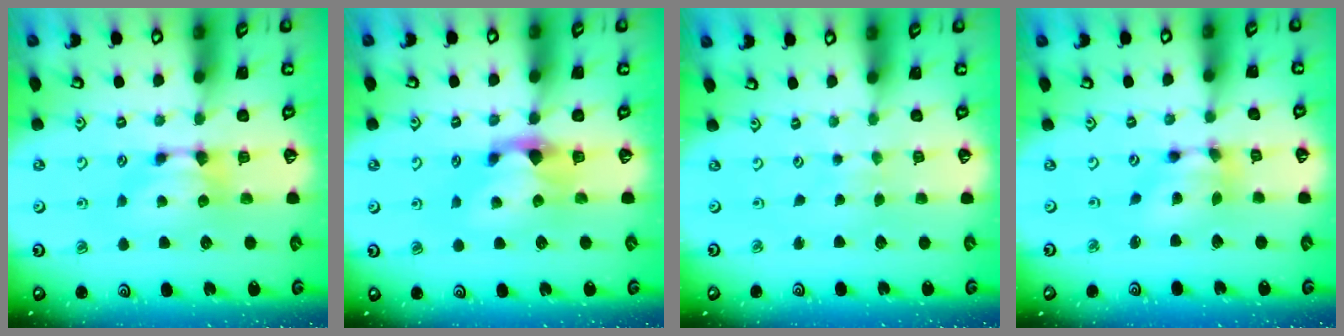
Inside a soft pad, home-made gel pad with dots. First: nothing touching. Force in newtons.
{"total": 1.8, "press": 1.2, "slide": 1.4}
{"total": 3.8, "press": 3.8, "slide": 0.2}
{"total": 5.8, "press": 5.4, "slide": 2.1}